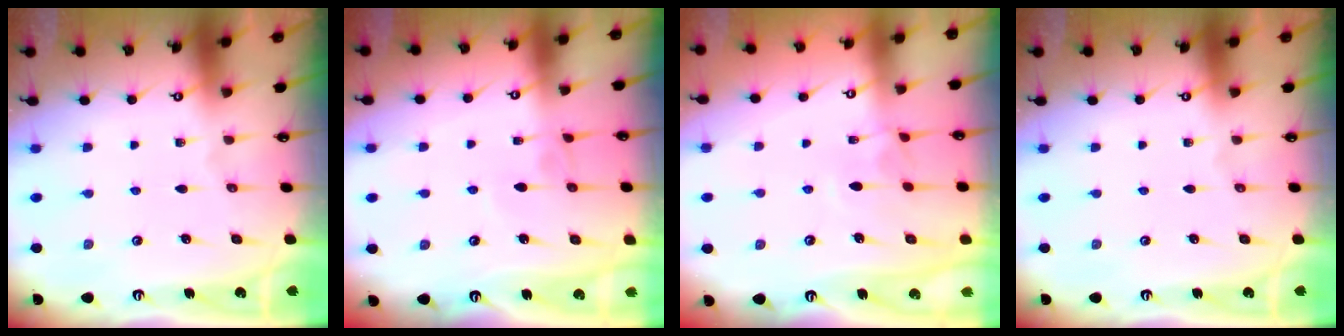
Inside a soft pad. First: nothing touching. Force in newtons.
{"total": 2.0, "press": 2.0, "slide": 0.2}
{"total": 3.0, "press": 3.0, "slide": 0.4}
{"total": 0.0}